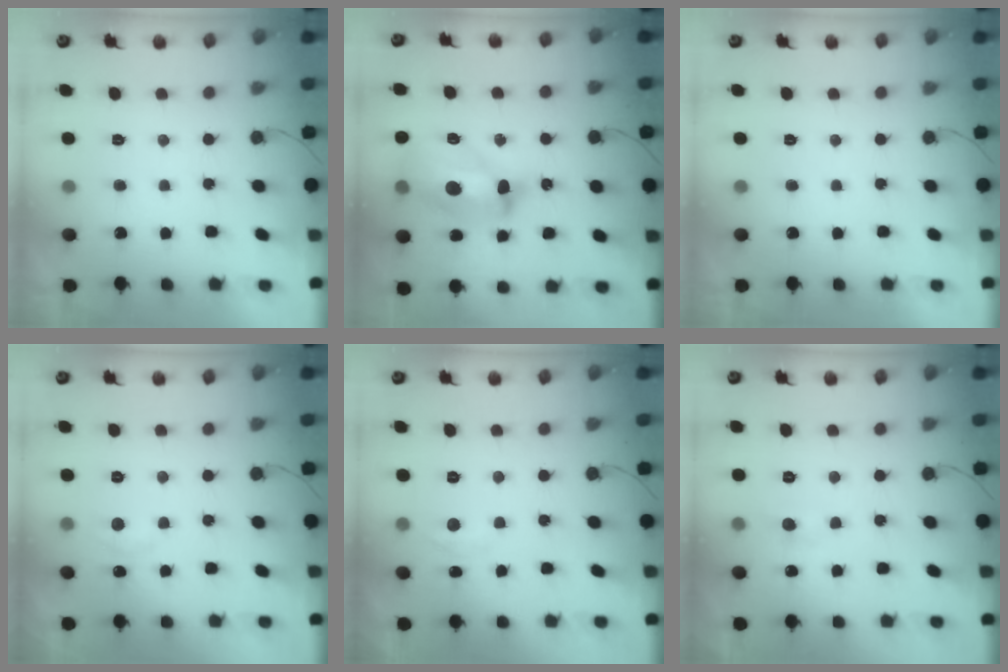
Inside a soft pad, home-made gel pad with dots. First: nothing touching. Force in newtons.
{"total": 15.8, "press": 15.7, "slide": 1.7}
{"total": 0.0}
{"total": 3.2, "press": 3.2, "slide": 0.4}
{"total": 4.0, "press": 3.9, "slide": 0.6}
{"total": 4.0, "press": 4.0, "slide": 0.5}